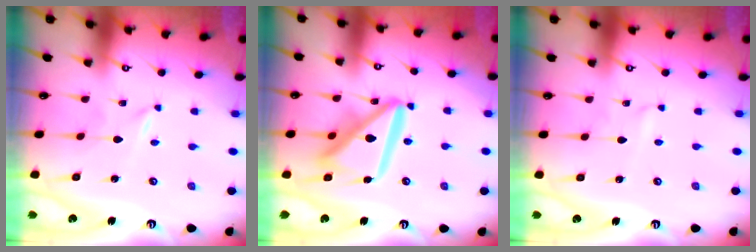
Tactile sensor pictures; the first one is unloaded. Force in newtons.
{"total": 17.2, "press": 17.1, "slide": 1.8}
{"total": 1.2, "press": 1.2, "slide": 0.1}